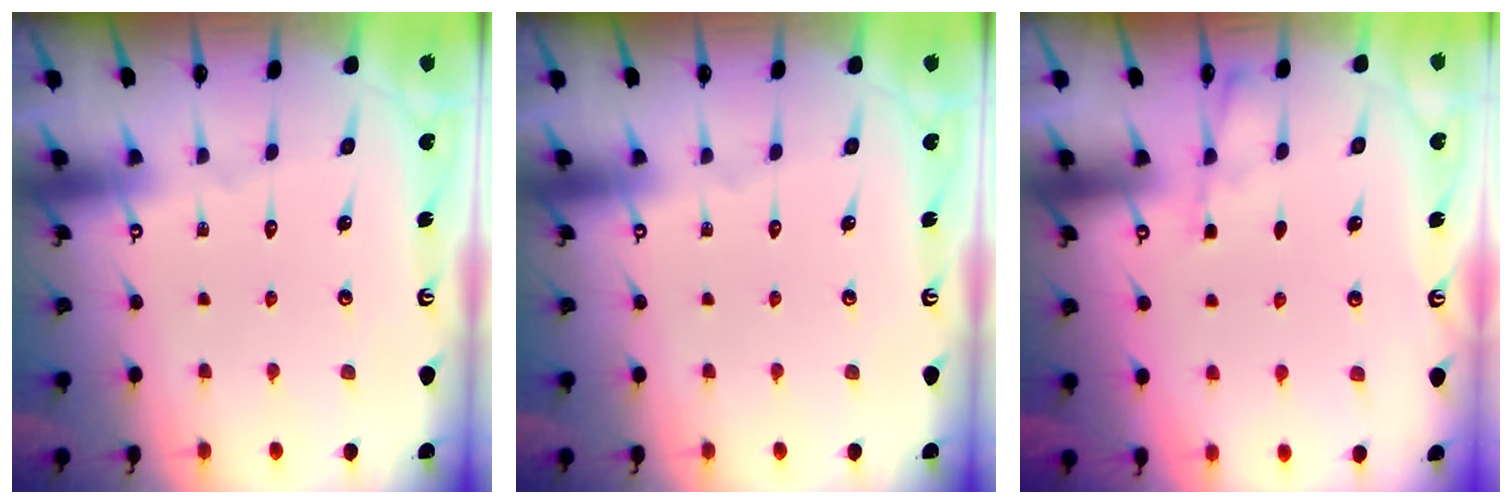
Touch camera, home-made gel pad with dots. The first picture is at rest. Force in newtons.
{"total": 0.0}
{"total": 2.4, "press": 2.4, "slide": 0.5}